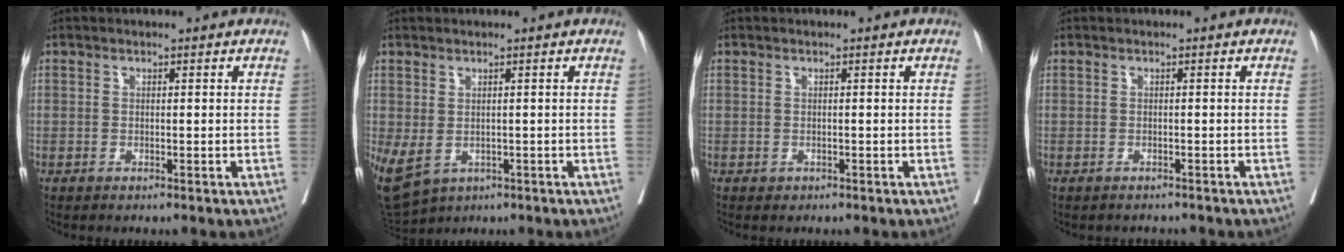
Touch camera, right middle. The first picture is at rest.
{"total": 8.4, "force": [-2.8, 5.8, 5.3], "torque": [-0.125, -0.010, -0.035]}
{"total": 0.0}
{"total": 2.4, "force": [-2.2, 0.7, 0.6], "torque": [-0.013, -0.002, -0.028]}